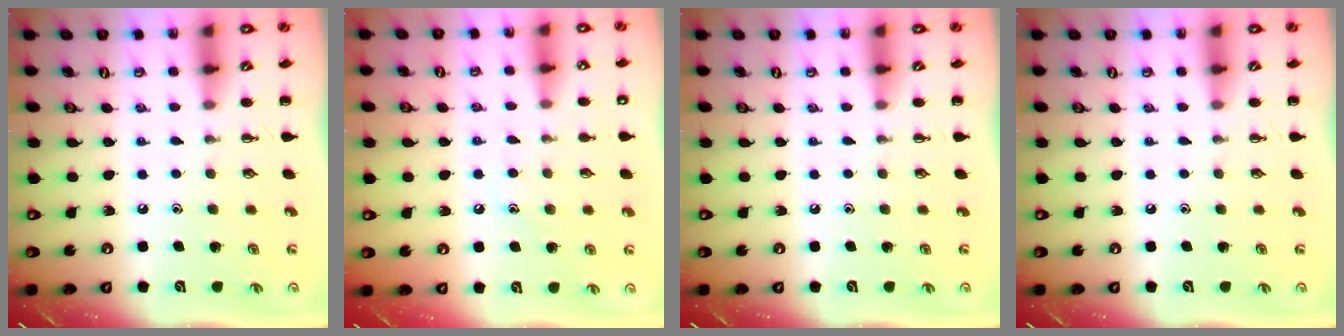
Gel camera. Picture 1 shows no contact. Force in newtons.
{"total": 7.6, "press": 7.4, "slide": 1.8}
{"total": 0.0}
{"total": 0.0}